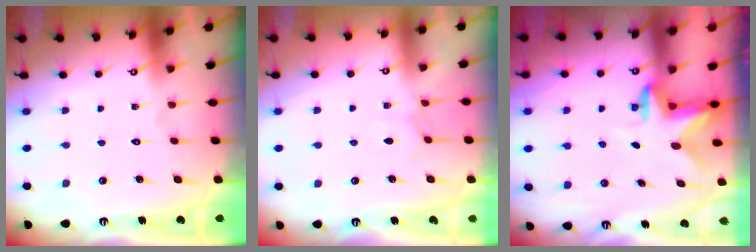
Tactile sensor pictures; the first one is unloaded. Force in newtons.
{"total": 2.8, "press": 2.8, "slide": 0.5}
{"total": 2.7, "press": 2.7, "slide": 0.5}